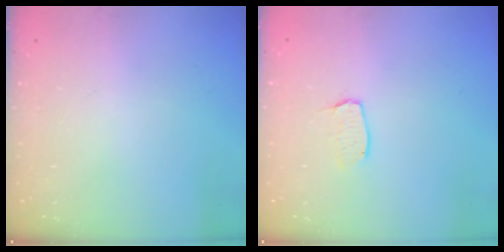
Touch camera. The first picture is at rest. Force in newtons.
{"total": 4.0, "press": 4.0, "slide": 0.3}